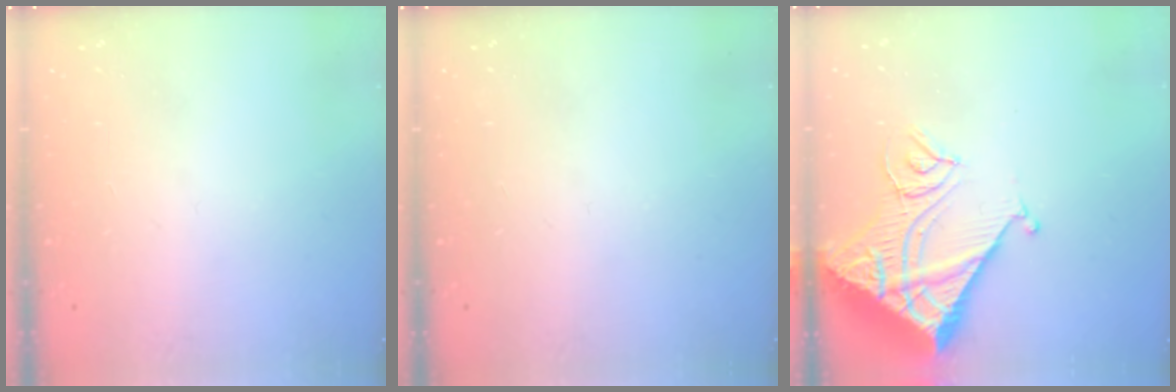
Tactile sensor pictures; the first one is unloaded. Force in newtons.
{"total": 0.0}
{"total": 14.7, "press": 14.6, "slide": 1.6}